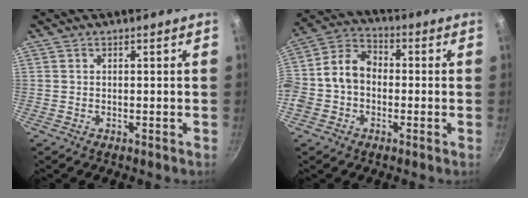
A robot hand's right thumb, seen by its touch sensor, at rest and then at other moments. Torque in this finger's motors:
{"motor_torque": [0.33, 0.35, 0.26, -0.09, 0.36]}